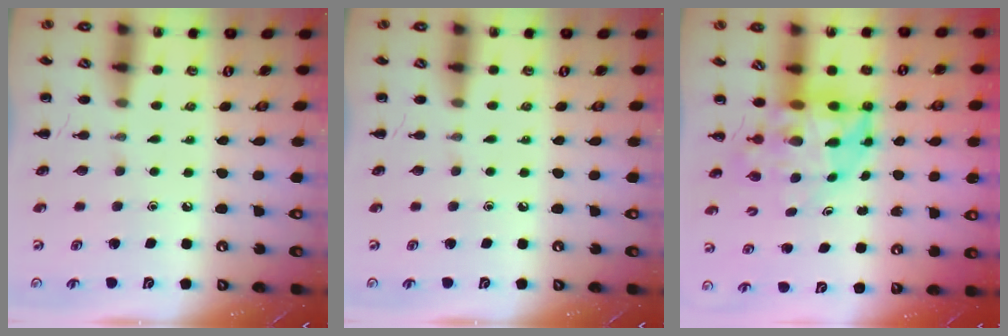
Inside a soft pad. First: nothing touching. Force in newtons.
{"total": 0.0}
{"total": 6.3, "press": 6.0, "slide": 1.8}